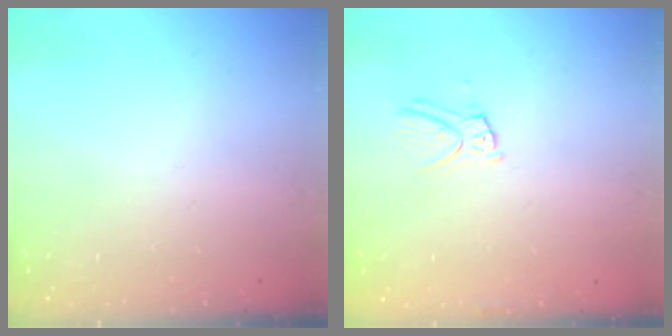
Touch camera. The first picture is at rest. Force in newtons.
{"total": 7.9, "press": 7.9, "slide": 0.3}